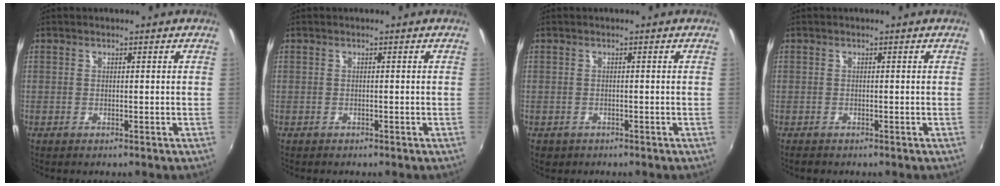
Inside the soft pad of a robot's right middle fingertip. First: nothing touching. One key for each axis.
{"total": 0.0}
{"total": 1.6, "fx": -0.8, "fy": 1.3, "fz": 0.6, "tx": -0.015, "ty": -0.003, "tz": -0.009}
{"total": 1.0, "fx": -0.8, "fy": 0.6, "fz": 0.1, "tx": -0.005, "ty": 0.000, "tz": -0.013}